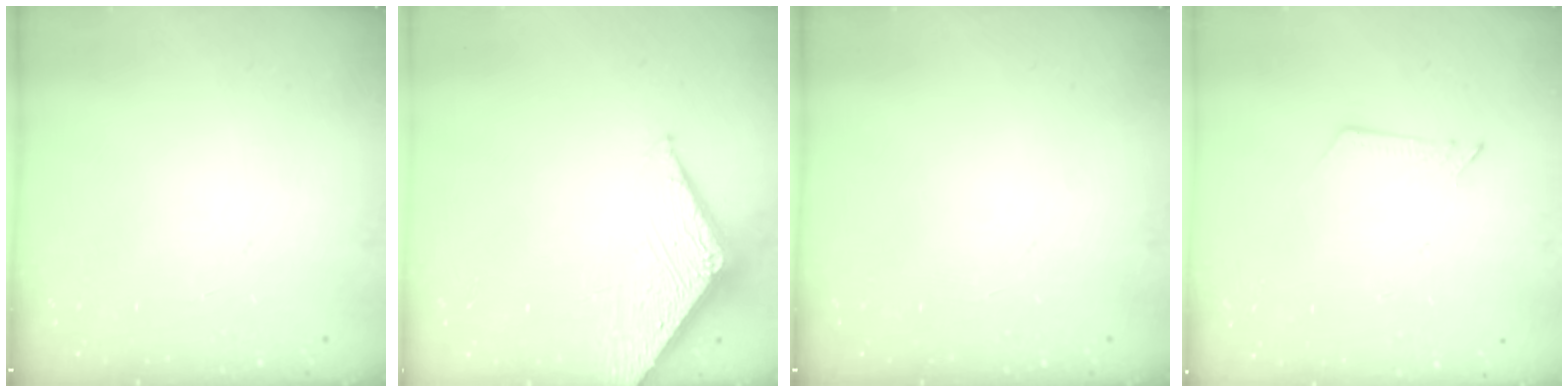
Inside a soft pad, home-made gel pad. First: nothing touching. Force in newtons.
{"total": 6.5, "press": 6.5, "slide": 0.4}
{"total": 0.0}
{"total": 2.6, "press": 2.6, "slide": 0.3}